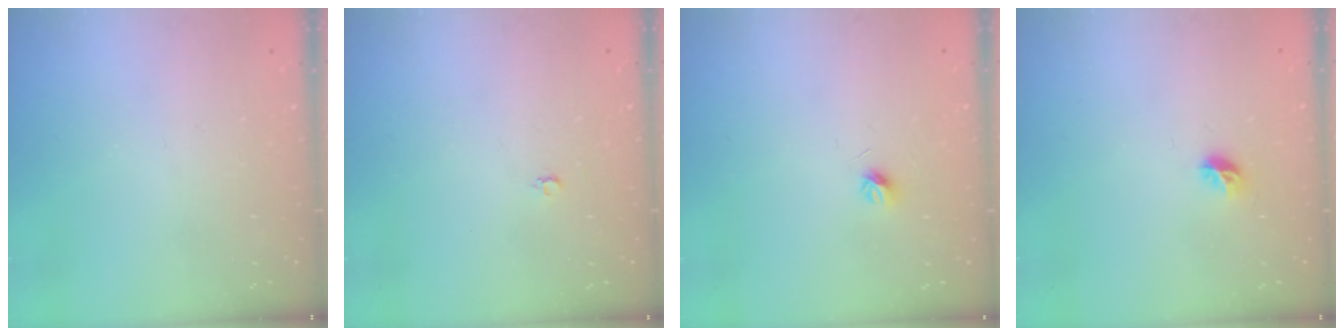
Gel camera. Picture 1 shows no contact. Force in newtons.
{"total": 2.2, "press": 2.2, "slide": 0.2}
{"total": 4.0, "press": 3.9, "slide": 0.9}
{"total": 5.4, "press": 5.2, "slide": 1.4}